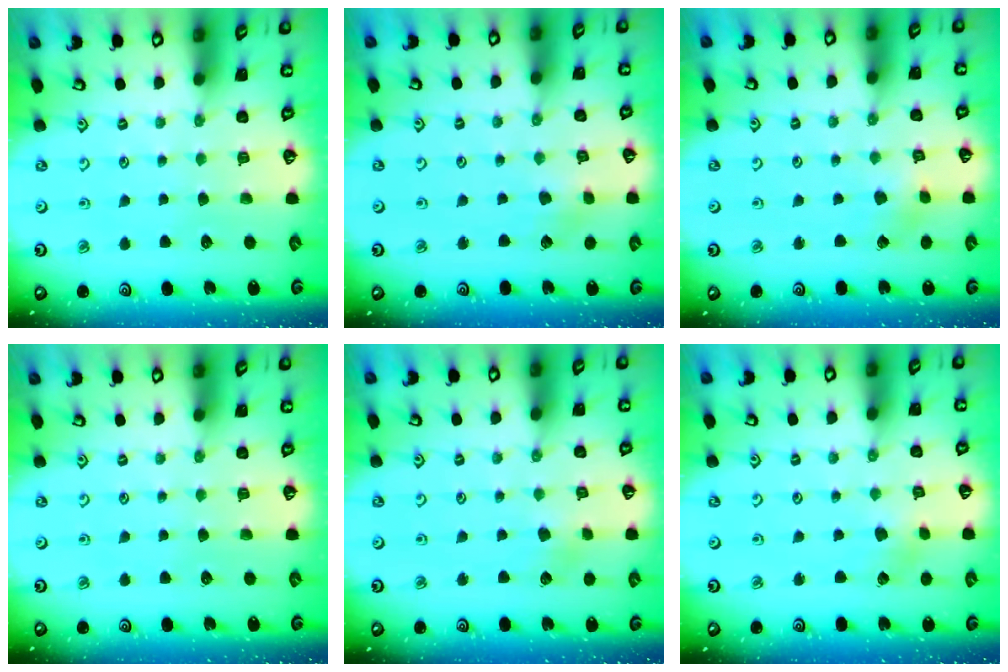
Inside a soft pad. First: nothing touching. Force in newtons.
{"total": 2.5, "press": 2.4, "slide": 0.3}
{"total": 2.2, "press": 2.2, "slide": 0.3}
{"total": 0.0}
{"total": 2.4, "press": 2.3, "slide": 0.4}
{"total": 2.3, "press": 2.3, "slide": 0.4}